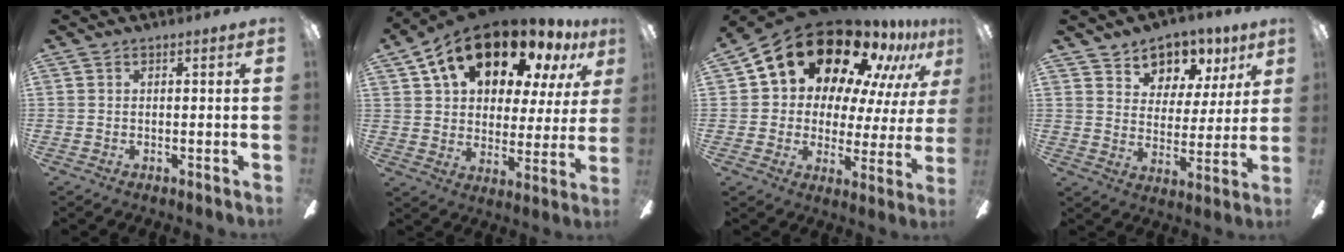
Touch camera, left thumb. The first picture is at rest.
{"total": 18.3, "force": [13.1, 9.1, 9.1], "torque": [-0.169, -0.070, 0.229]}
{"total": 21.1, "force": [15.1, 11.3, 9.4], "torque": [-0.152, -0.106, 0.269]}
{"total": 8.9, "force": [6.6, 5.7, 1.7], "torque": [-0.017, -0.057, 0.121]}